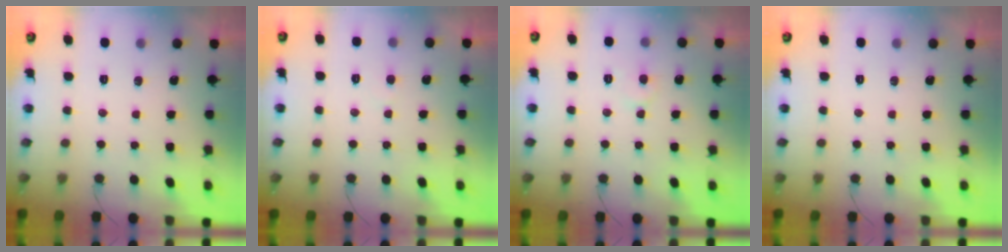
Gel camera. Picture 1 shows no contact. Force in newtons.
{"total": 2.2, "press": 2.2, "slide": 0.2}
{"total": 4.1, "press": 4.1, "slide": 0.3}
{"total": 0.0}